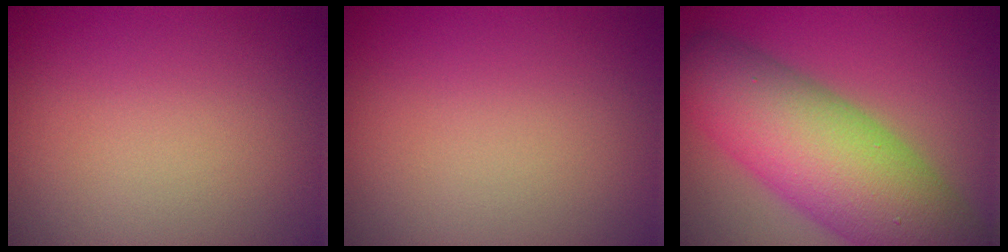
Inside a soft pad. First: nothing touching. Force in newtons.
{"total": 0.0}
{"total": 11.7, "press": 11.7, "slide": 0.5}